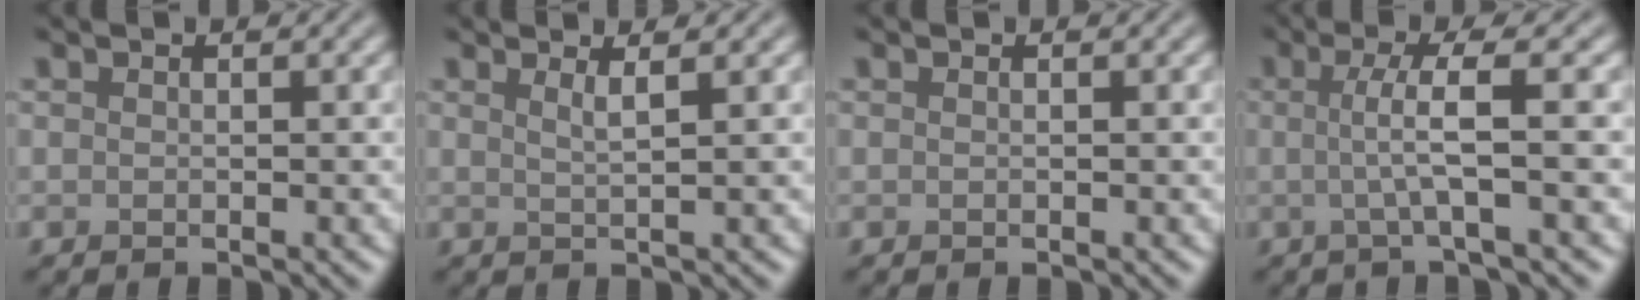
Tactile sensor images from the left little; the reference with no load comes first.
{"total": 1.7, "force": [0.8, 0.5, 1.4], "torque": [-0.014, 0.002, 0.009]}
{"total": 0.0}
{"total": 3.7, "force": [0.0, 0.6, 3.7], "torque": [-0.065, -0.001, -0.007]}